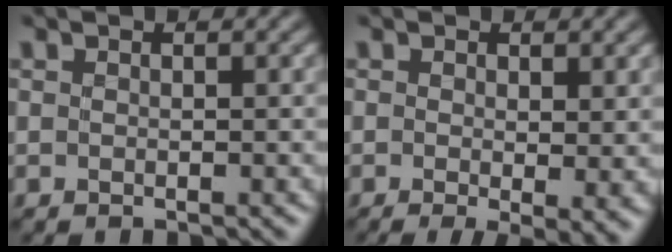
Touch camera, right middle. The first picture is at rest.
{"total": 3.1, "force": [0.1, 0.7, 3.0], "torque": [-0.038, -0.015, 0.004]}